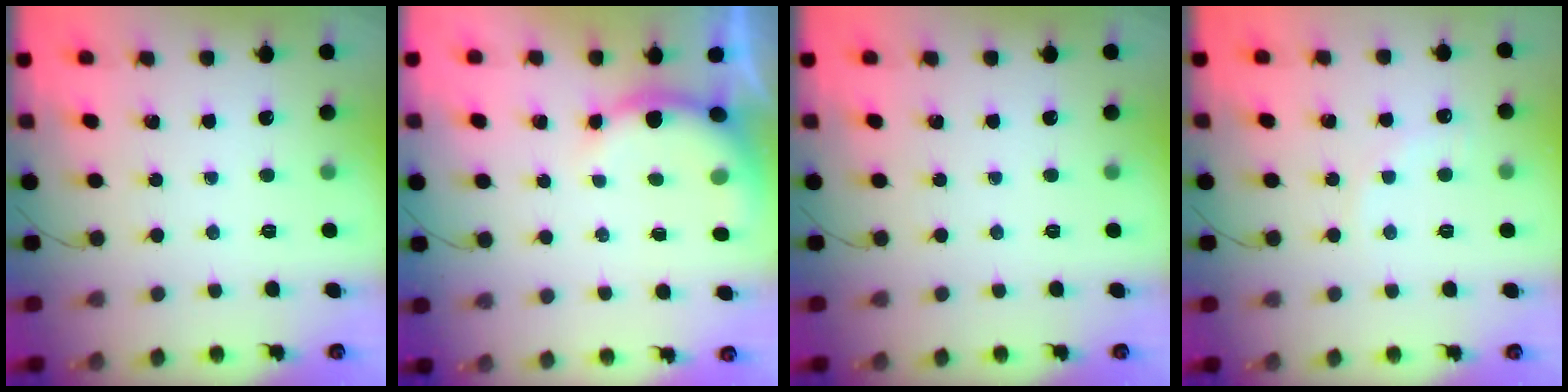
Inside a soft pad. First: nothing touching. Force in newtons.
{"total": 6.7, "press": 6.6, "slide": 1.1}
{"total": 0.0}
{"total": 4.2, "press": 3.9, "slide": 1.3}